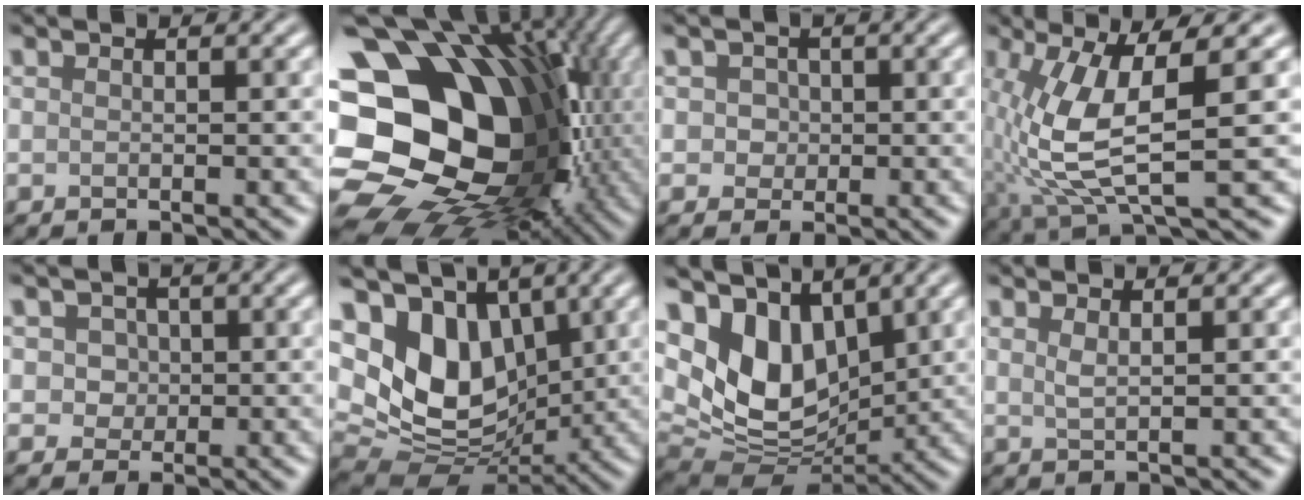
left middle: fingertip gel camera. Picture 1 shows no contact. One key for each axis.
{"total": 22.1, "fx": -0.6, "fy": 17.2, "fz": 13.9, "tx": -0.248, "ty": -0.028, "tz": -0.016}
{"total": 2.0, "fx": 0.5, "fy": 1.8, "fz": 0.8, "tx": -0.004, "ty": 0.011, "tz": 0.003}
{"total": 7.9, "fx": -0.1, "fy": 2.2, "fz": 7.6, "tx": -0.168, "ty": -0.006, "tz": 0.001}
{"total": 2.9, "fx": 0.9, "fy": 2.4, "fz": 1.3, "tx": -0.015, "ty": 0.012, "tz": 0.010}
{"total": 11.3, "fx": 3.2, "fy": 8.0, "fz": 7.4, "tx": -0.155, "ty": -0.005, "tz": 0.053}
{"total": 9.0, "fx": 3.7, "fy": 5.8, "fz": 5.8, "tx": -0.130, "ty": -0.012, "tz": 0.061}
{"total": 1.3, "fx": 0.8, "fy": 0.5, "fz": 1.0, "tx": -0.016, "ty": 0.000, "tz": 0.012}